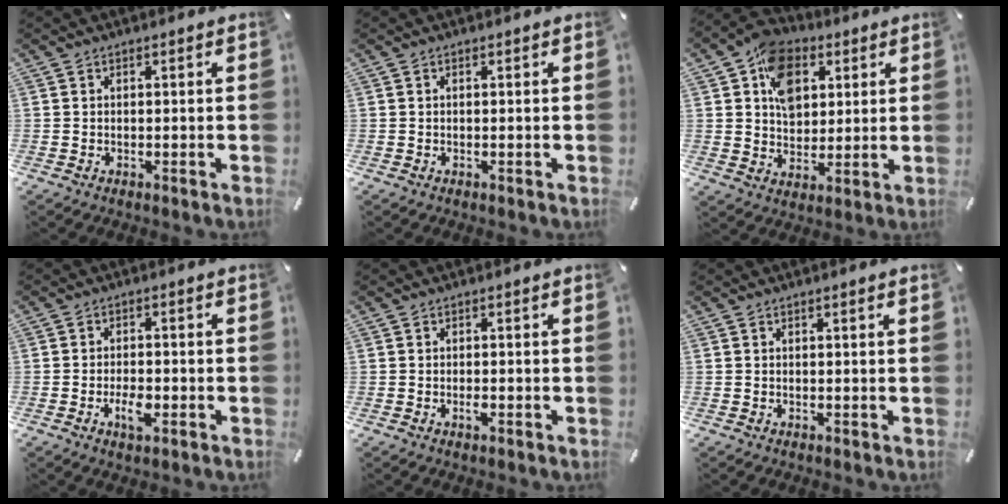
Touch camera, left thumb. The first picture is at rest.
{"total": 0.0}
{"total": 11.7, "force": [4.3, 9.1, 5.9], "torque": [-0.104, 0.001, 0.083]}
{"total": 4.6, "force": [-1.8, 2.2, 3.7], "torque": [-0.079, 0.002, -0.033]}
{"total": 1.3, "force": [-0.5, 0.5, 1.1], "torque": [-0.021, -0.001, -0.009]}
{"total": 0.6, "force": [0.3, 0.0, 0.5], "torque": [-0.008, 0.000, 0.005]}